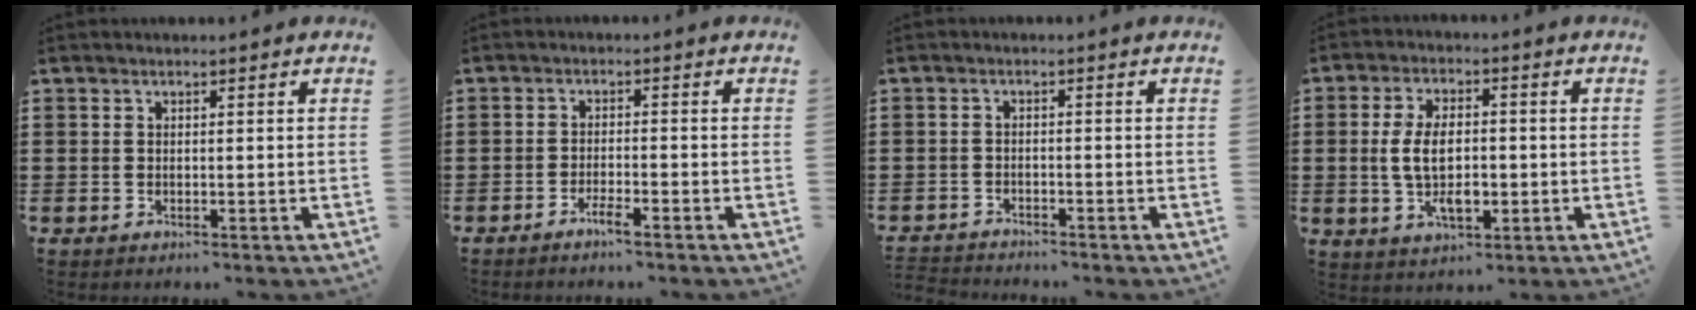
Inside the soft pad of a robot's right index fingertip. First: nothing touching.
{"total": 2.0, "force": [-1.6, 0.0, 1.1], "torque": [-0.019, 0.000, -0.029]}
{"total": 1.6, "force": [-1.6, 0.1, -0.2], "torque": [-0.002, 0.000, -0.036]}
{"total": 7.8, "force": [-0.6, 3.9, 6.7], "torque": [-0.141, -0.004, -0.017]}